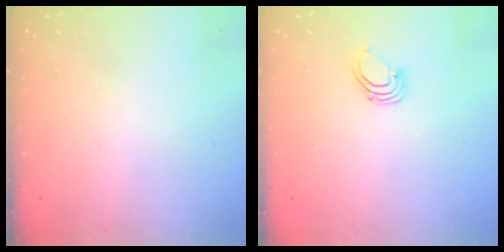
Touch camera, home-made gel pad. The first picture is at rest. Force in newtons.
{"total": 2.7, "press": 2.7, "slide": 0.2}